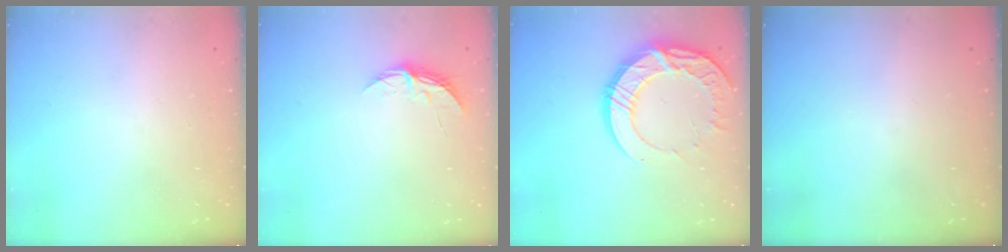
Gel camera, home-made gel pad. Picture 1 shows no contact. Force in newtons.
{"total": 5.3, "press": 5.3, "slide": 0.5}
{"total": 15.6, "press": 15.5, "slide": 1.2}
{"total": 0.0}